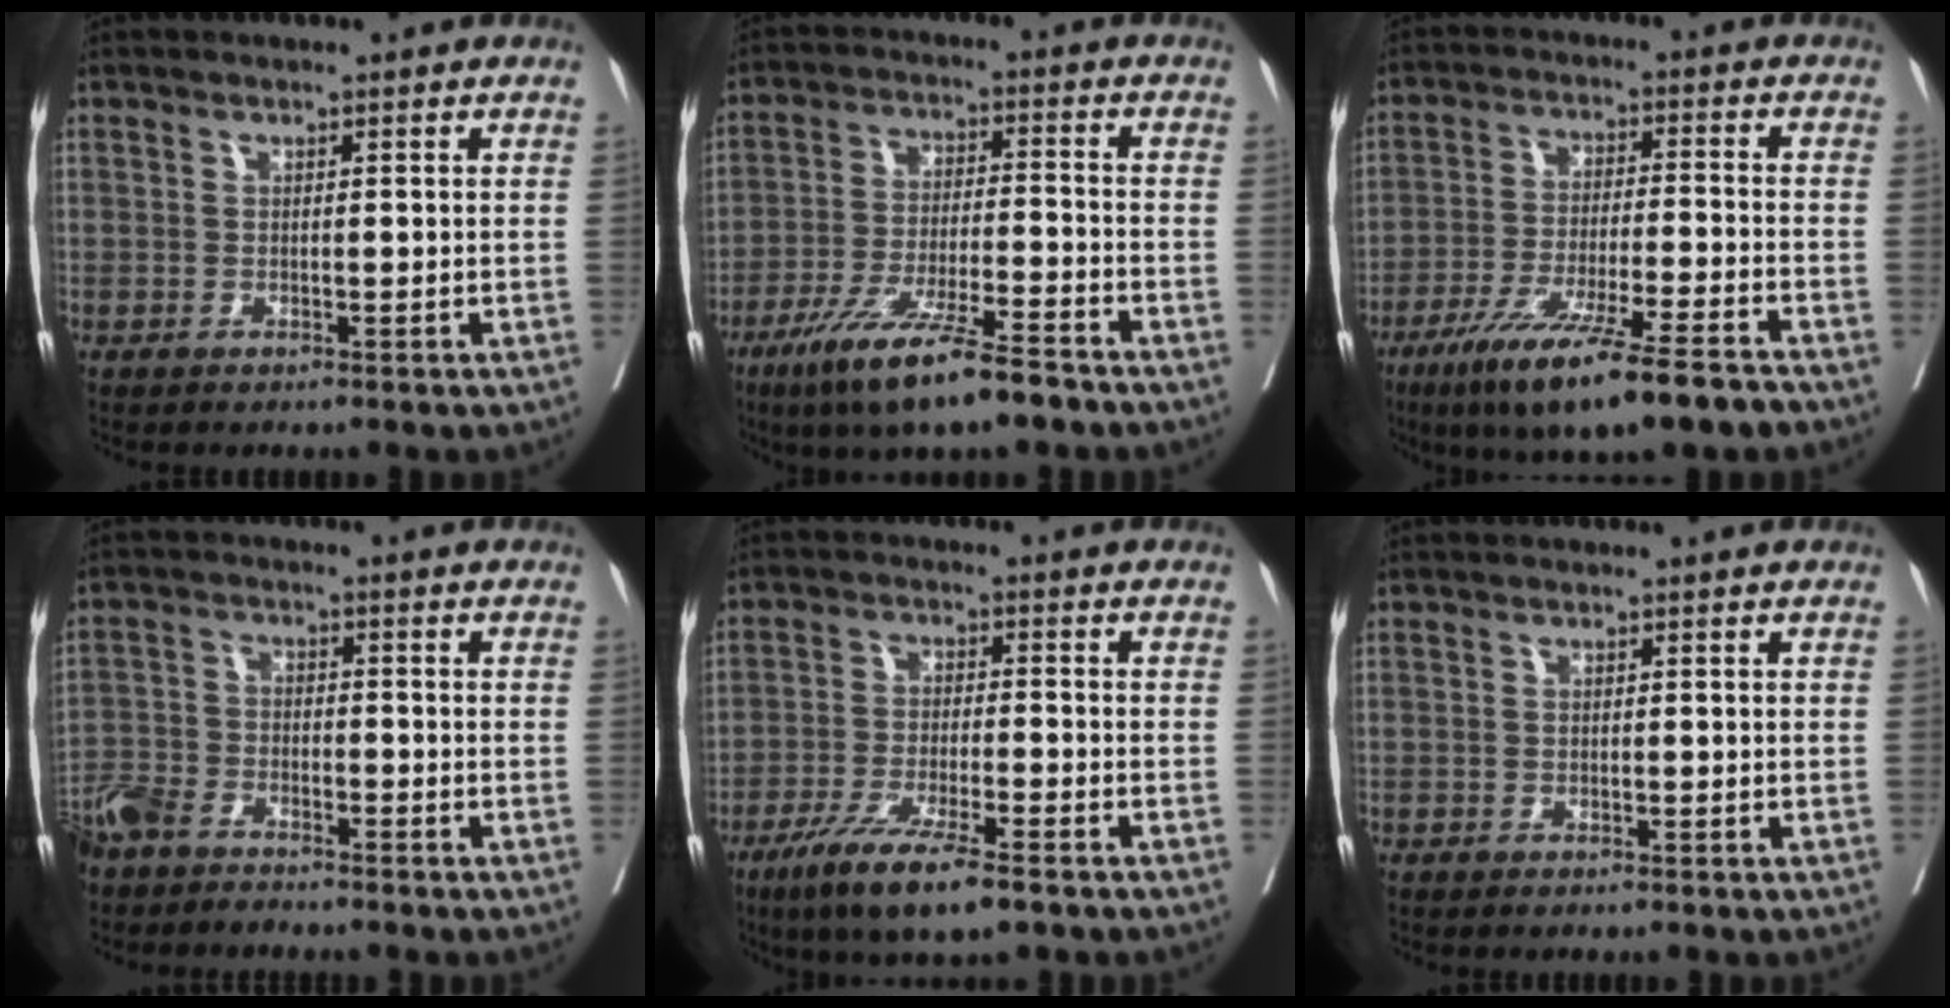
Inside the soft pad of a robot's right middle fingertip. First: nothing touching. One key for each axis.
{"total": 12.4, "fx": -8.6, "fy": 1.0, "fz": 8.9, "tx": -0.160, "ty": -0.031, "tz": -0.152}
{"total": 14.6, "fx": -10.1, "fy": 0.5, "fz": 10.5, "tx": -0.173, "ty": -0.041, "tz": -0.169}
{"total": 7.6, "fx": -6.7, "fy": 2.6, "fz": 2.5, "tx": -0.048, "ty": -0.010, "tz": -0.124}
{"total": 10.1, "fx": -6.7, "fy": 1.1, "fz": 7.5, "tx": -0.135, "ty": -0.023, "tz": -0.112}
{"total": 0.5, "fx": -0.5, "fy": 0.2, "fz": 0.1, "tx": -0.007, "ty": 0.000, "tz": -0.013}